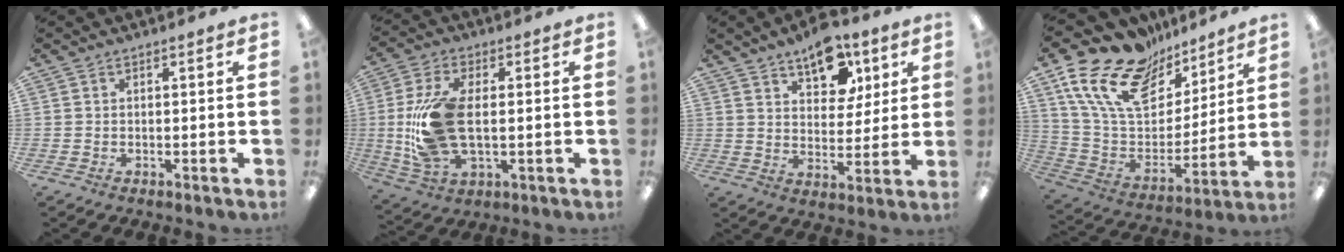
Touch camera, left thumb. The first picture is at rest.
{"total": 17.5, "force": [0.5, 9.7, 14.5], "torque": [-0.303, -0.009, 0.009]}
{"total": 12.2, "force": [8.0, 7.0, 5.9], "torque": [-0.069, -0.037, 0.140]}
{"total": 19.8, "force": [13.1, 11.1, 9.8], "torque": [-0.204, -0.082, 0.239]}